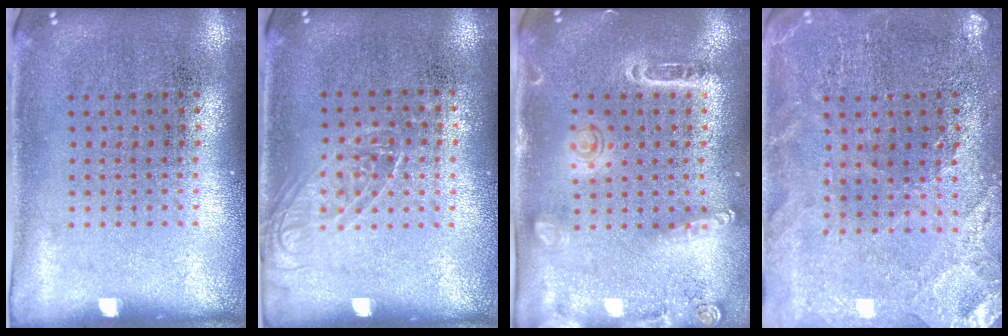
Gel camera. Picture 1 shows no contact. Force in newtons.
{"total": 1.1, "press": 1.0, "slide": 0.6}
{"total": 1.6, "press": 1.5, "slide": 0.4}
{"total": 0.9, "press": 0.8, "slide": 0.2}